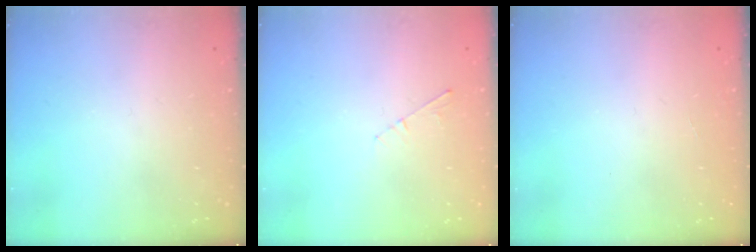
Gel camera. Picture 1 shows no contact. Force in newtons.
{"total": 2.8, "press": 2.8, "slide": 0.4}
{"total": 0.0}